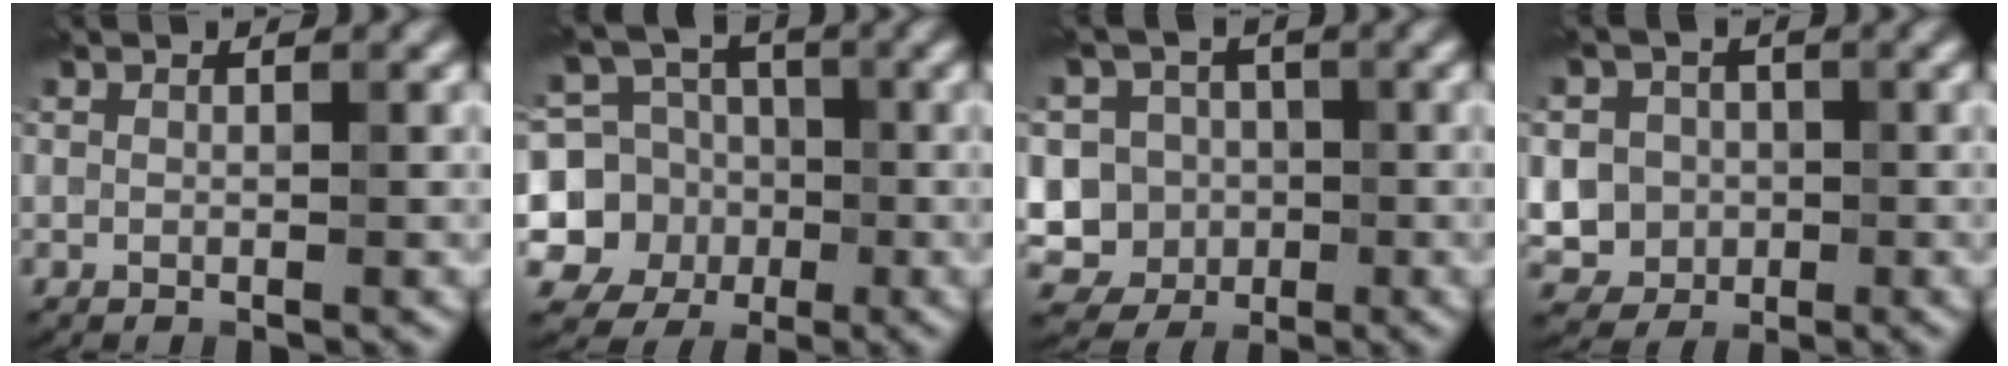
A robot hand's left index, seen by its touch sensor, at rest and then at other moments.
{"total": 8.8, "force": [-1.3, 8.3, 2.8], "torque": [-0.062, 0.007, -0.049]}
{"total": 8.7, "force": [-1.1, 8.3, 2.4], "torque": [-0.046, 0.029, -0.058]}
{"total": 7.8, "force": [-0.6, 7.4, 2.4], "torque": [-0.048, 0.013, -0.032]}